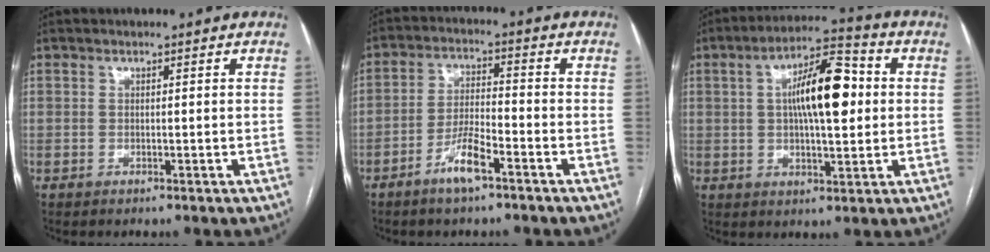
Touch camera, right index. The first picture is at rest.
{"total": 6.2, "force": [-3.9, 1.0, 4.8], "torque": [-0.098, 0.001, -0.073]}
{"total": 12.1, "force": [1.6, 3.3, 11.5], "torque": [-0.198, 0.026, 0.022]}